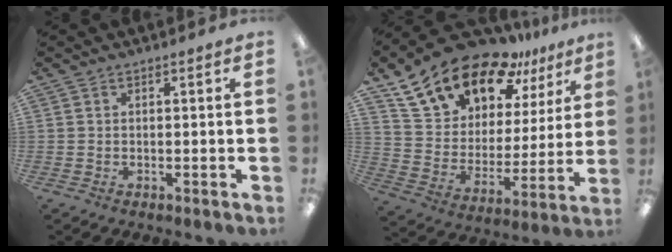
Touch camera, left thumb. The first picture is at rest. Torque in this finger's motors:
{"motor_torque": [2.50, 2.51, 1.38, -1.39, 0.32]}